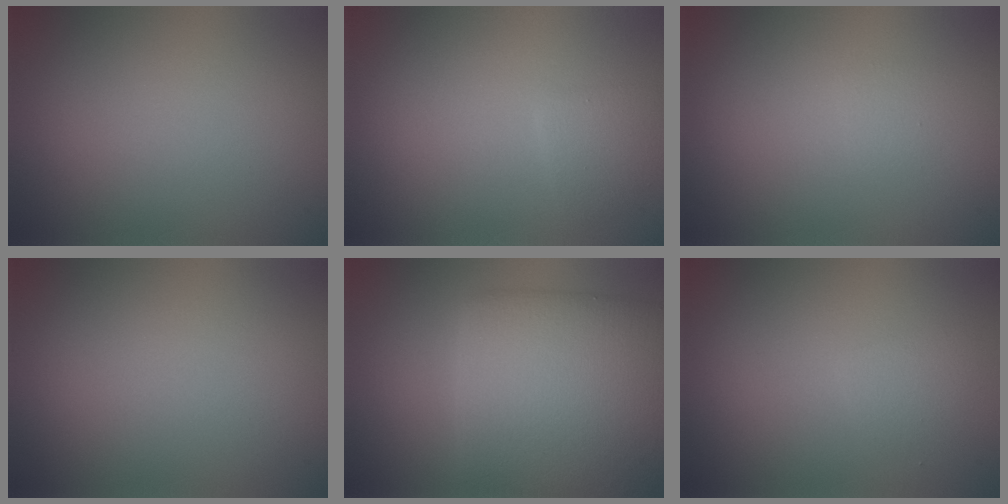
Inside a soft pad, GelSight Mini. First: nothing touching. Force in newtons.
{"total": 1.6, "press": 1.6, "slide": 0.0}
{"total": 0.6, "press": 0.6, "slide": 0.1}
{"total": 0.0}
{"total": 10.2, "press": 10.2, "slide": 0.3}
{"total": 1.4, "press": 1.4, "slide": 0.1}